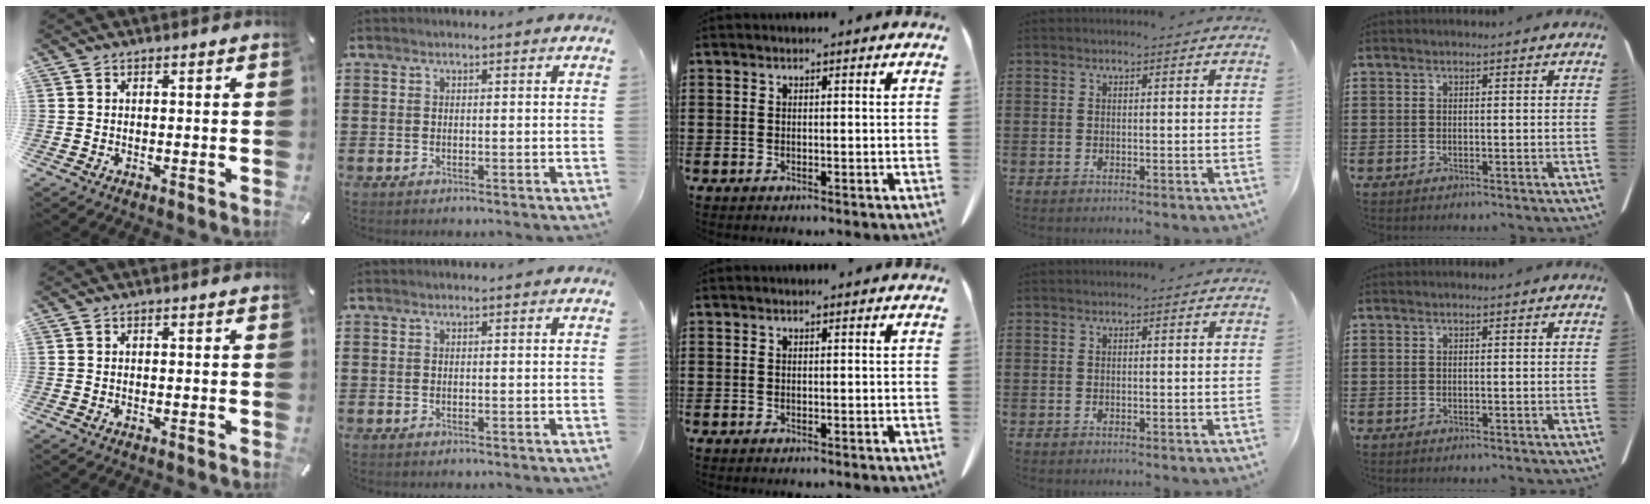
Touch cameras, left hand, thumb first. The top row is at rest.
{}